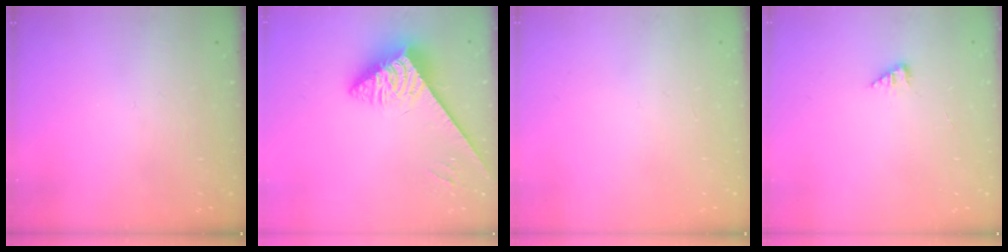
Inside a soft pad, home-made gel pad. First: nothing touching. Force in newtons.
{"total": 3.7, "press": 3.6, "slide": 0.5}
{"total": 0.0}
{"total": 2.4, "press": 2.4, "slide": 0.4}